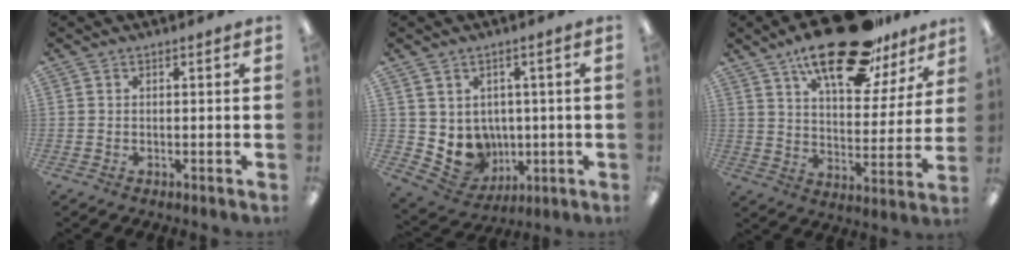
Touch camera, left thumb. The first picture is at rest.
{"total": 6.9, "force": [1.2, 6.6, 1.5], "torque": [-0.047, -0.018, 0.034]}
{"total": 23.1, "force": [16.1, 8.9, 13.9], "torque": [-0.213, -0.085, 0.268]}